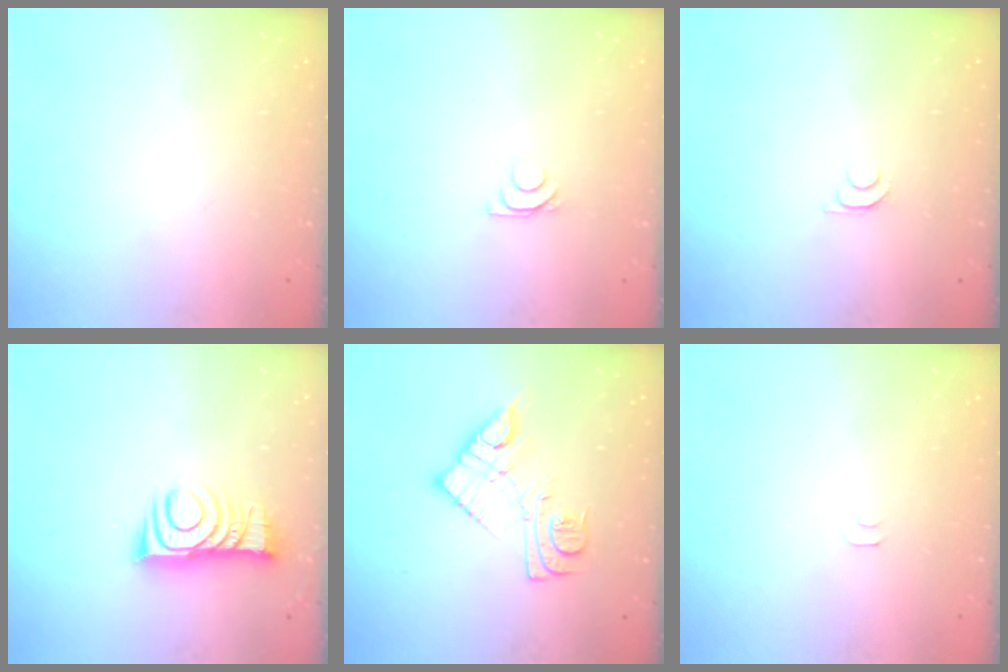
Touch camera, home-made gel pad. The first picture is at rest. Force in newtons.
{"total": 5.1, "press": 5.0, "slide": 0.9}
{"total": 4.8, "press": 4.7, "slide": 0.6}
{"total": 10.5, "press": 10.5, "slide": 0.3}
{"total": 11.8, "press": 11.8, "slide": 0.7}
{"total": 4.0, "press": 4.0, "slide": 0.6}